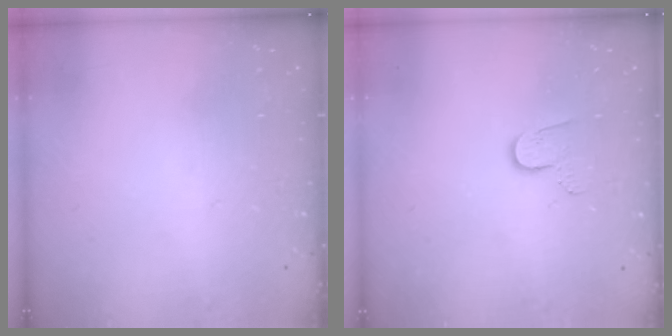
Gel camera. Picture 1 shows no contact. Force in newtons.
{"total": 6.0, "press": 6.0, "slide": 0.6}